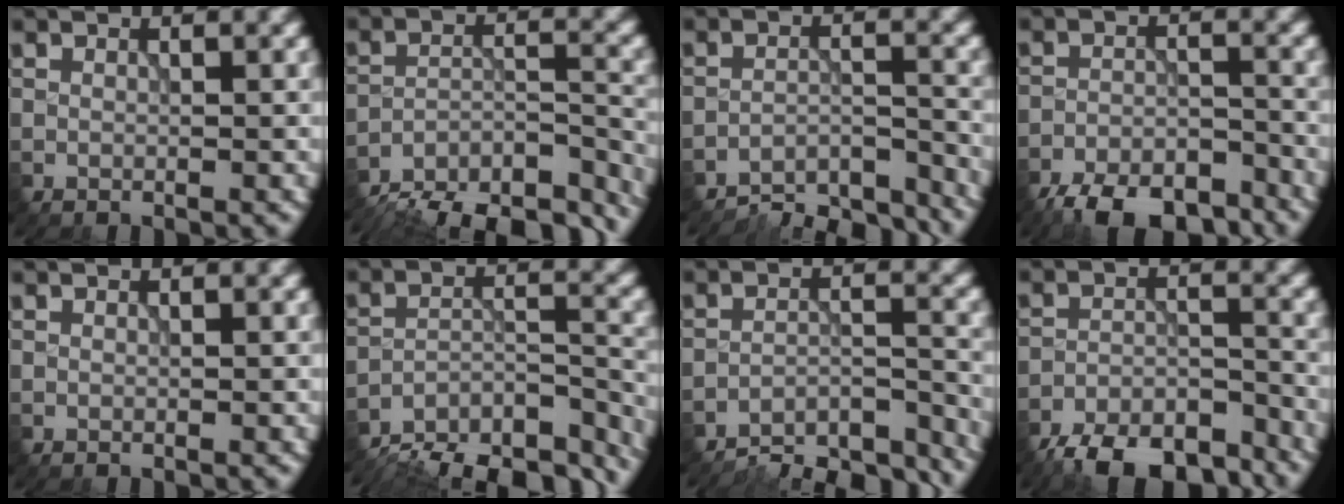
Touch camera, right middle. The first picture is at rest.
{"total": 15.1, "force": [-13.9, 4.2, 4.2], "torque": [-0.060, -0.002, -0.181]}
{"total": 7.6, "force": [-7.2, 1.4, 1.9], "torque": [-0.025, -0.001, -0.113]}
{"total": 8.3, "force": [-7.1, 2.7, 3.5], "torque": [-0.054, -0.008, -0.120]}
{"total": 0.0}
{"total": 13.5, "force": [-12.3, 3.7, 4.1], "torque": [-0.058, 0.001, -0.165]}
{"total": 9.6, "force": [-9.1, 1.9, 2.4], "torque": [-0.028, 0.000, -0.130]}
{"total": 9.6, "force": [-8.2, 3.0, 3.8], "torque": [-0.061, -0.009, -0.137]}